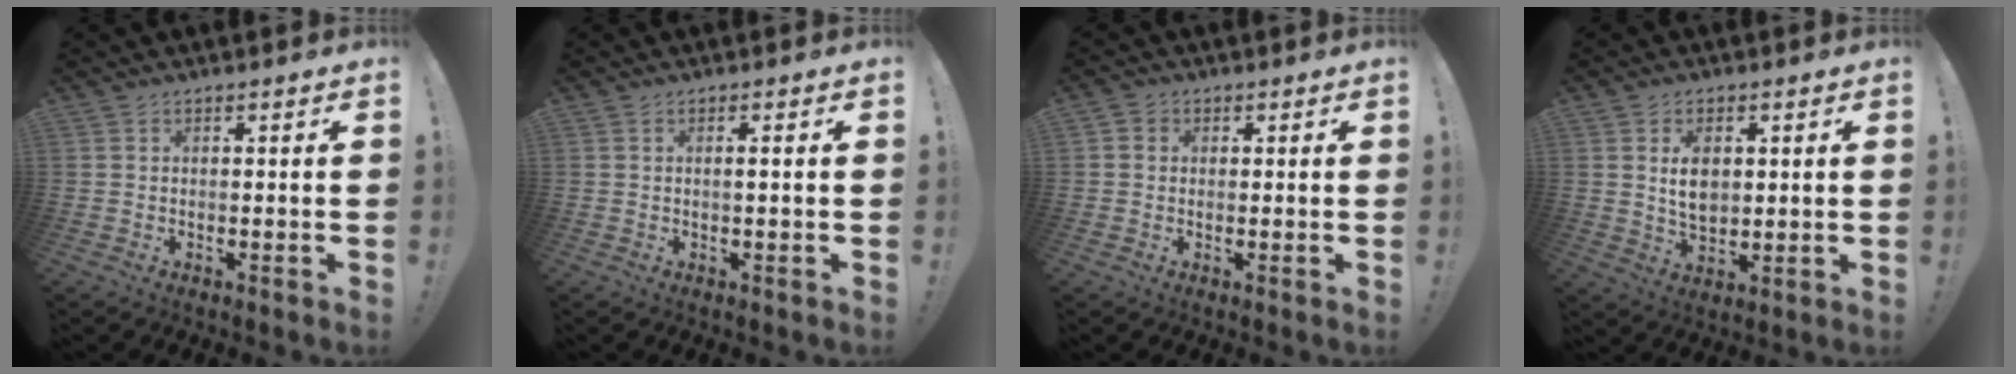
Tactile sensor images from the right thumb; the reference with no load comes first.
{"total": 1.2, "force": [0.1, -0.1, 1.2], "torque": [-0.018, -0.001, -0.002]}
{"total": 2.2, "force": [0.2, 2.0, 0.9], "torque": [-0.021, 0.006, 0.004]}
{"total": 7.4, "force": [1.9, 4.6, 5.4], "torque": [-0.078, -0.009, 0.031]}